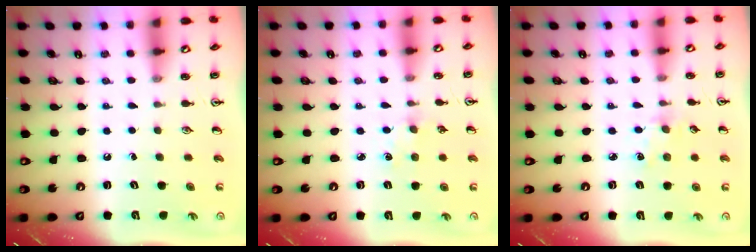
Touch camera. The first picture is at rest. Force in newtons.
{"total": 2.3, "press": 2.3, "slide": 0.3}
{"total": 2.9, "press": 2.9, "slide": 0.5}